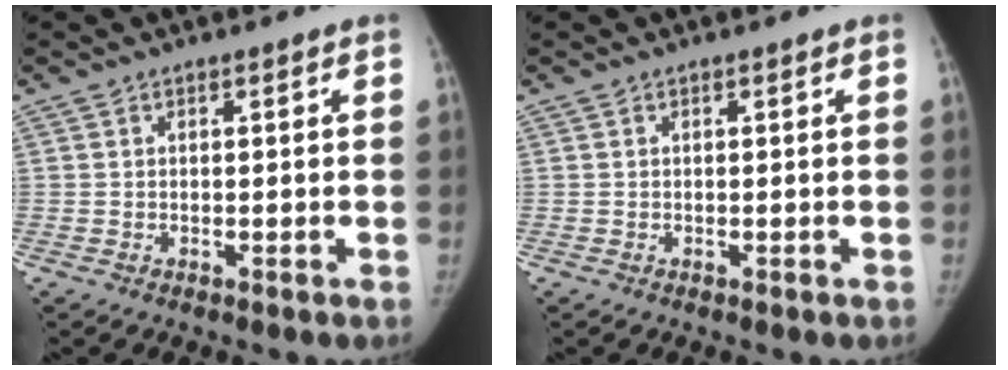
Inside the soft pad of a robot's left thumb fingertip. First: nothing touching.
{"total": 0.0}